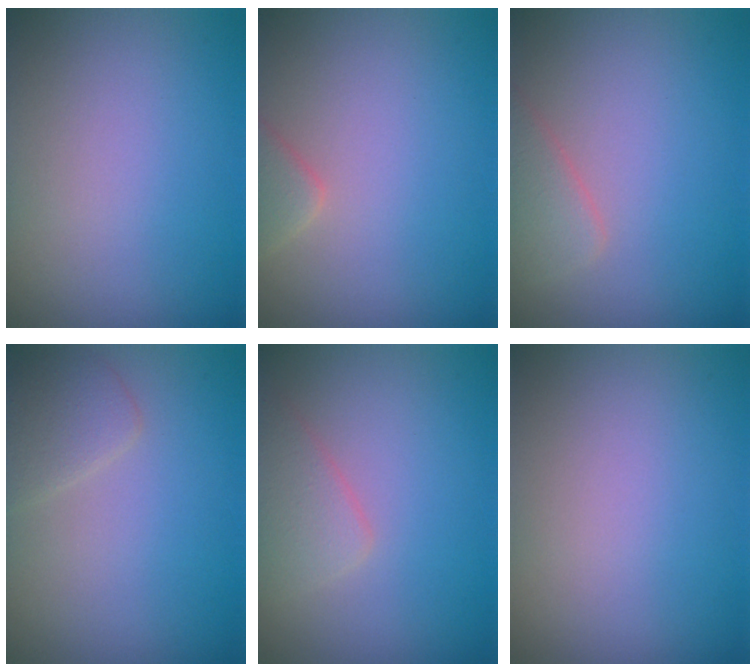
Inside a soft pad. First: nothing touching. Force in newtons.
{"total": 1.7, "press": 1.7, "slide": 0.1}
{"total": 2.0, "press": 2.0, "slide": 0.1}
{"total": 2.0, "press": 2.0, "slide": 0.1}
{"total": 2.2, "press": 2.1, "slide": 0.2}
{"total": 0.0}